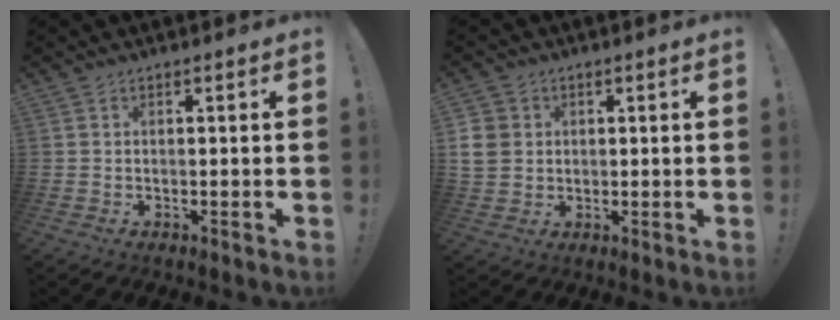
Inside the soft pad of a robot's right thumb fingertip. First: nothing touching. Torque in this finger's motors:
{"motor_torque": [0.00, 0.15, 0.07, 0.20, 0.10]}